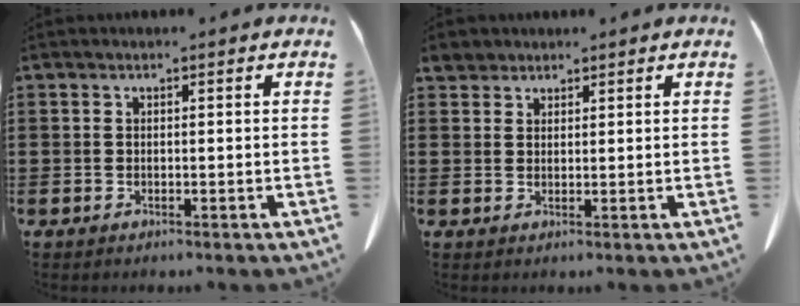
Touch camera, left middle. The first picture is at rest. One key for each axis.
{"total": 2.2, "fx": 2.0, "fy": 1.0, "fz": 0.2, "tx": -0.012, "ty": 0.005, "tz": 0.040}